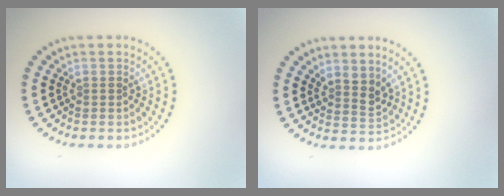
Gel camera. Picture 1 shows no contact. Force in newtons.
{"total": 2.1, "press": 1.6, "slide": 1.4}